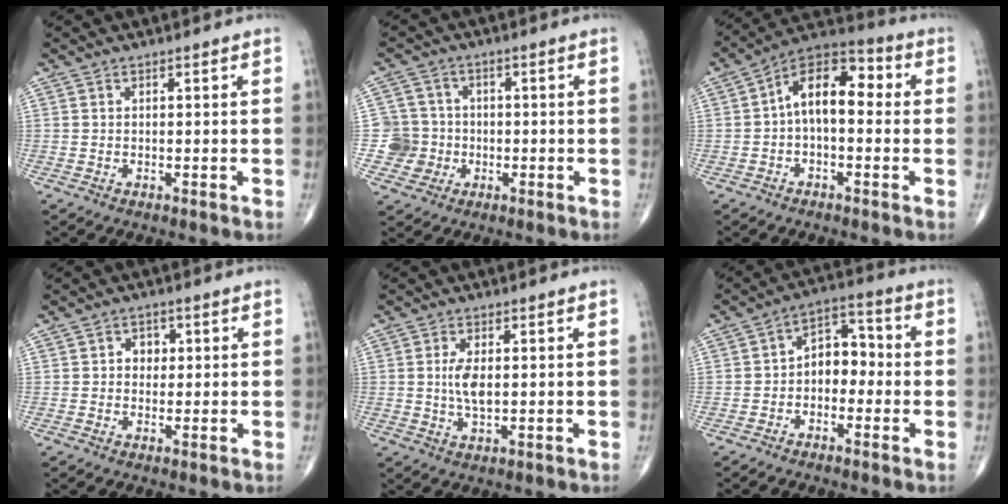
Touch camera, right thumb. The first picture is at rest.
{"total": 6.2, "force": [-1.3, 6.1, 0.1], "torque": [0.031, 0.014, -0.029]}
{"total": 11.8, "force": [0.5, 6.7, 9.8], "torque": [-0.136, 0.044, -0.008]}
{"total": 2.9, "force": [0.5, 2.4, 1.5], "torque": [-0.002, 0.004, 0.002]}
{"total": 4.7, "force": [0.4, 2.1, 4.2], "torque": [-0.086, -0.008, 0.008]}
{"total": 7.6, "force": [-1.1, 5.3, 5.4], "torque": [-0.055, 0.035, -0.036]}